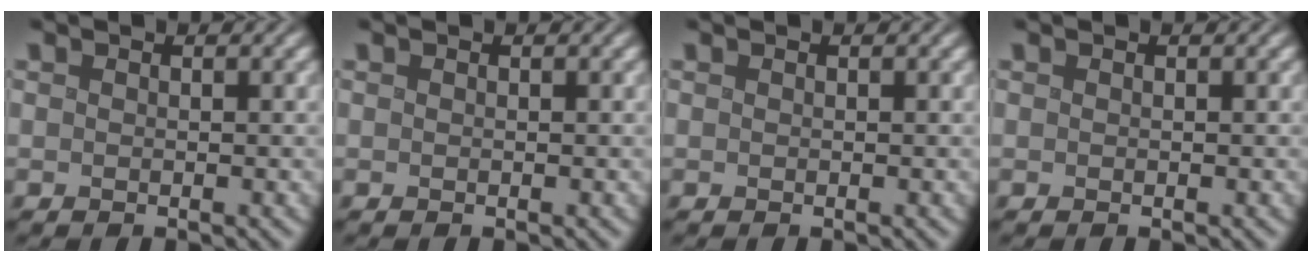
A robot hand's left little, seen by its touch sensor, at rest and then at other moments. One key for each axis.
{"total": 0.0}
{"total": 0.0}
{"total": 0.0}